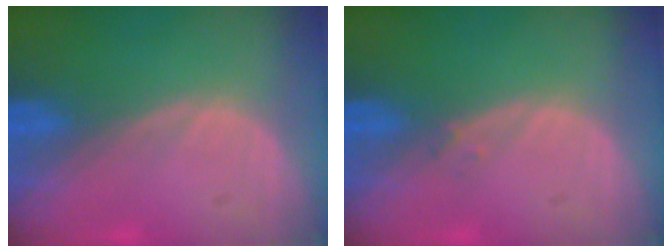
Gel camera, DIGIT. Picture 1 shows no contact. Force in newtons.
{"total": 0.7, "press": 0.7, "slide": 0.1}